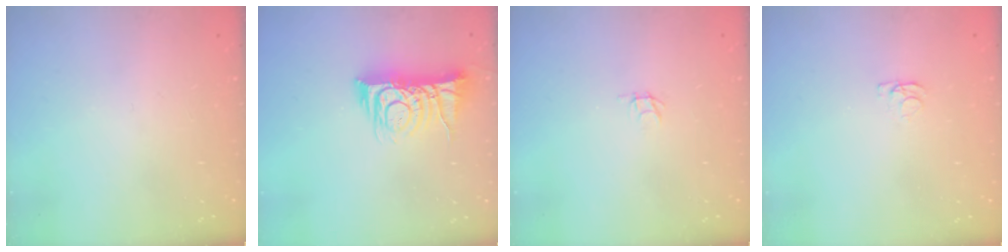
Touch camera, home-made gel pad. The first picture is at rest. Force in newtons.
{"total": 10.8, "press": 10.8, "slide": 0.7}
{"total": 1.8, "press": 1.8, "slide": 0.1}
{"total": 1.2, "press": 1.1, "slide": 0.3}